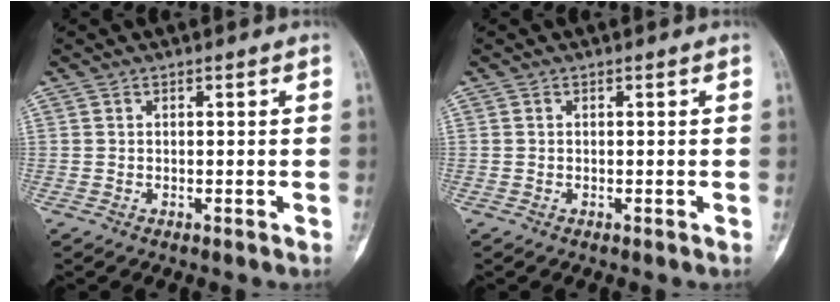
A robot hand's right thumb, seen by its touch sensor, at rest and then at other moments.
{"total": 0.0}